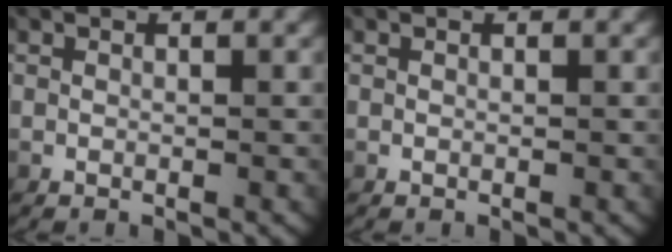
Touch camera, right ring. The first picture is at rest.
{"total": 0.0}